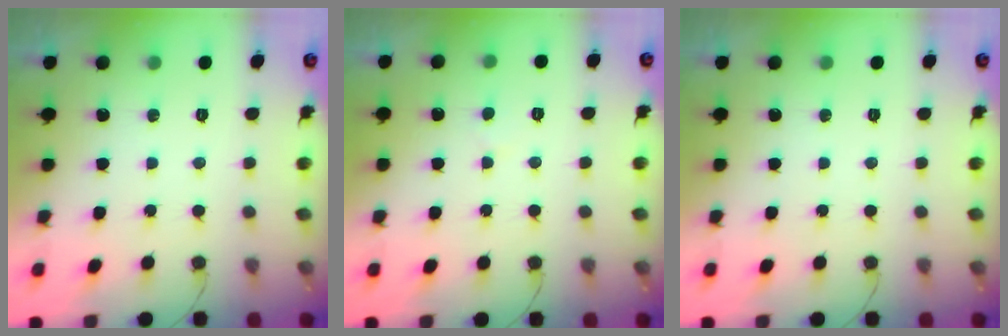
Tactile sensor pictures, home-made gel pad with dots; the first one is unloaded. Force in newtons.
{"total": 1.3, "press": 1.3, "slide": 0.1}
{"total": 0.0}